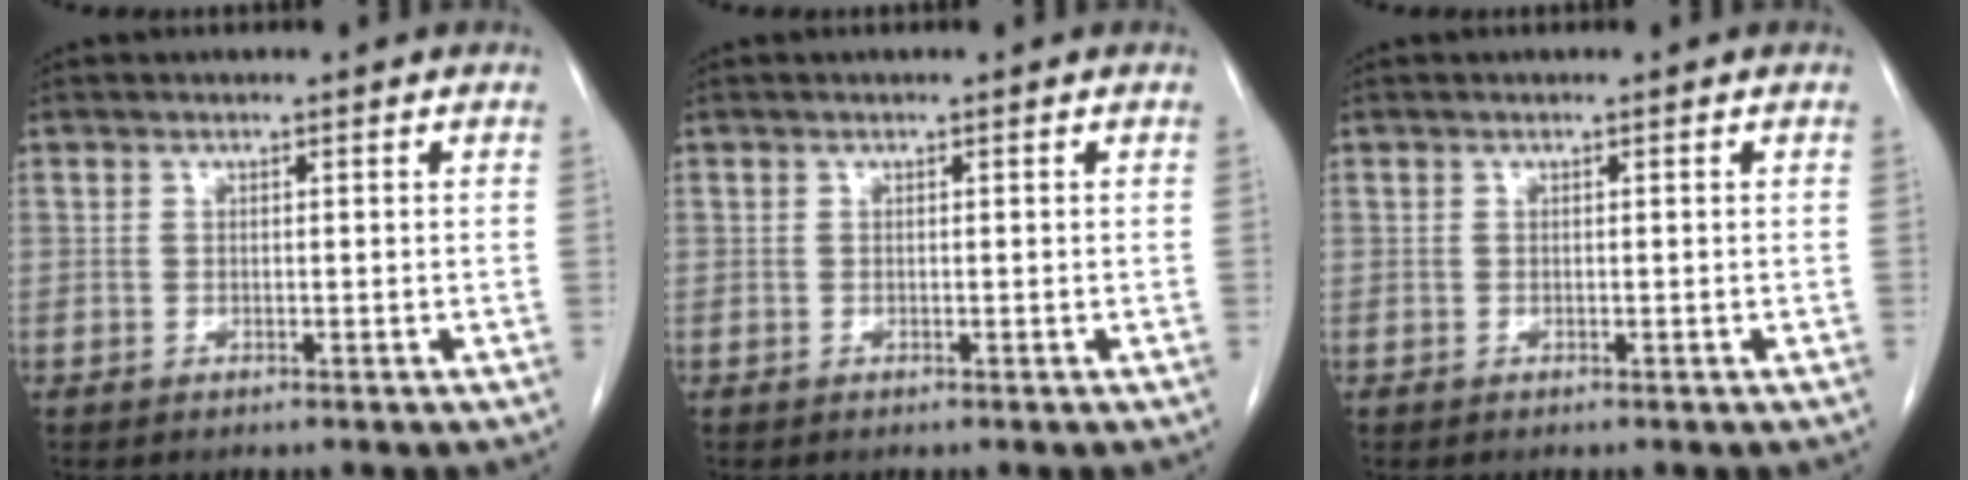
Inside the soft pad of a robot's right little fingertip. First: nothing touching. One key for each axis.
{"total": 0.0}
{"total": 0.0}